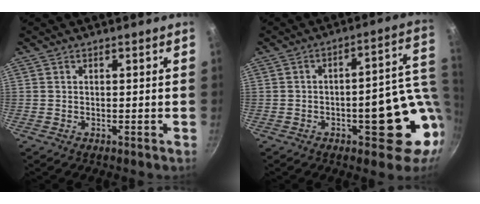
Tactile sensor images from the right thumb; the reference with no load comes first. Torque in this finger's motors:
{"motor_torque": [2.06, 1.57, 1.47, -0.42, 0.24]}